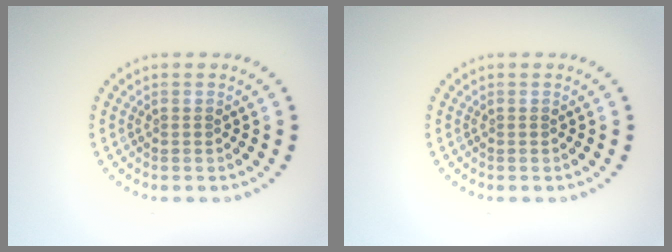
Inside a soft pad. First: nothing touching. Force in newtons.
{"total": 0.0}